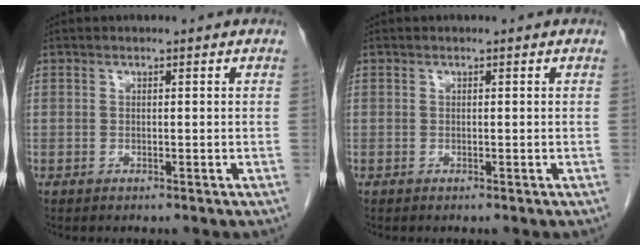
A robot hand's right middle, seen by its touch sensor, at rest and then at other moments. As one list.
[{"total": 0.0}]